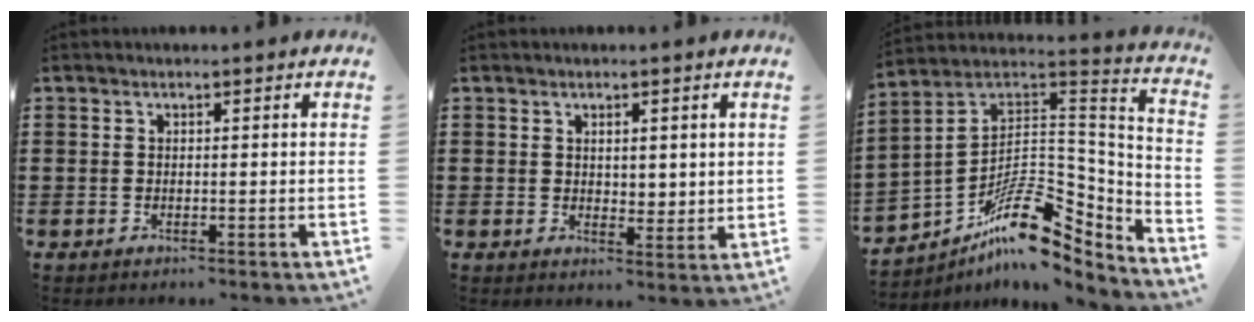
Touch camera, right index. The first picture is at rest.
{"total": 2.3, "force": [1.5, 1.5, 0.8], "torque": [-0.014, 0.007, 0.026]}
{"total": 13.0, "force": [-7.2, 6.0, 9.0], "torque": [-0.139, 0.004, -0.133]}